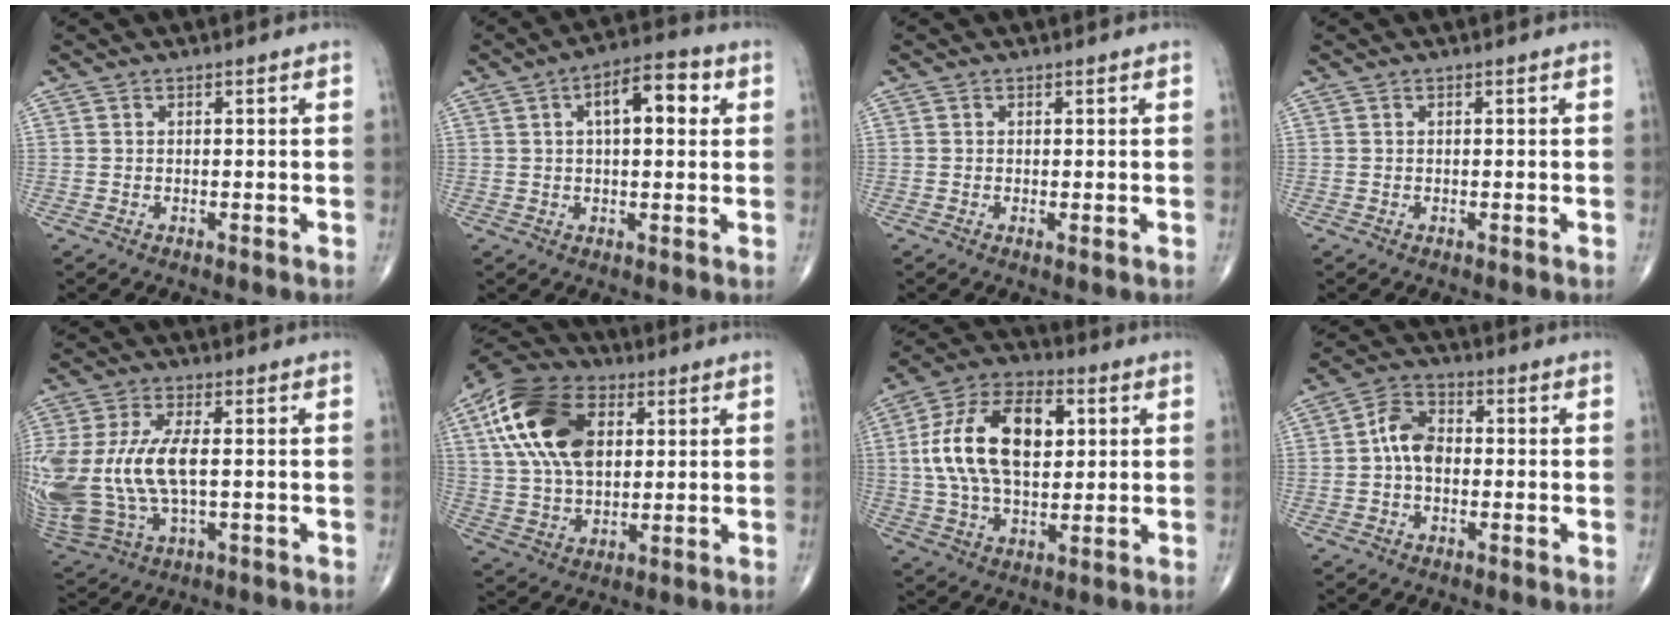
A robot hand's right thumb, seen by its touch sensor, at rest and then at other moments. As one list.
[{"total": 9.4, "force": [2.7, 4.2, 8.0], "torque": [-0.104, 0.017, 0.033]}, {"total": 0.6, "force": [0.0, 0.1, 0.6], "torque": [-0.014, -0.004, -0.001]}, {"total": 0.0}, {"total": 20.9, "force": [-0.1, 11.0, 17.7], "torque": [-0.438, -0.008, 0.016]}, {"total": 18.9, "force": [5.5, 11.7, 13.8], "torque": [-0.255, 0.001, 0.095]}, {"total": 19.4, "force": [3.5, 11.0, 15.5], "torque": [-0.271, 0.013, 0.057]}, {"total": 3.4, "force": [0.0, 2.1, 2.7], "torque": [-0.054, 0.006, -0.005]}]